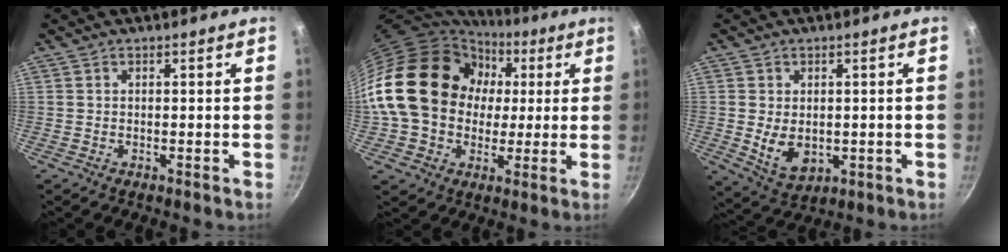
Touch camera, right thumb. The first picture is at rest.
{"total": 23.7, "force": [2.3, 19.3, 13.6], "torque": [-0.238, 0.042, 0.042]}
{"total": 7.2, "force": [-0.2, 5.1, 5.1], "torque": [-0.077, -0.014, 0.014]}